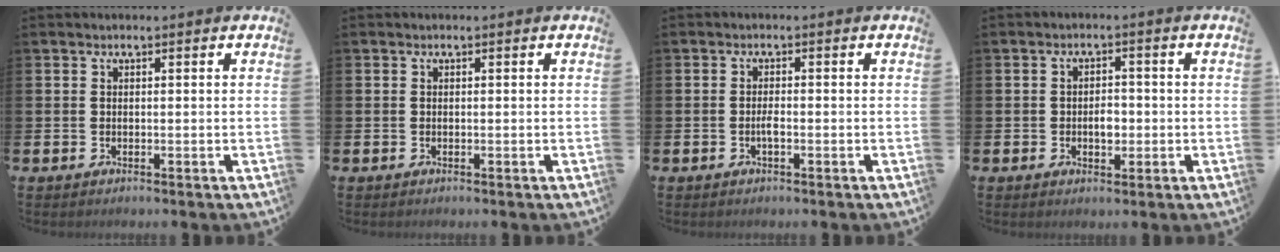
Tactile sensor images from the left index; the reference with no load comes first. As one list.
[{"total": 0.0}, {"total": 1.2, "force": [-0.4, 0.3, 1.1], "torque": [-0.019, -0.002, -0.009]}, {"total": 2.3, "force": [-0.2, 1.6, 1.6], "torque": [-0.013, -0.002, -0.008]}]